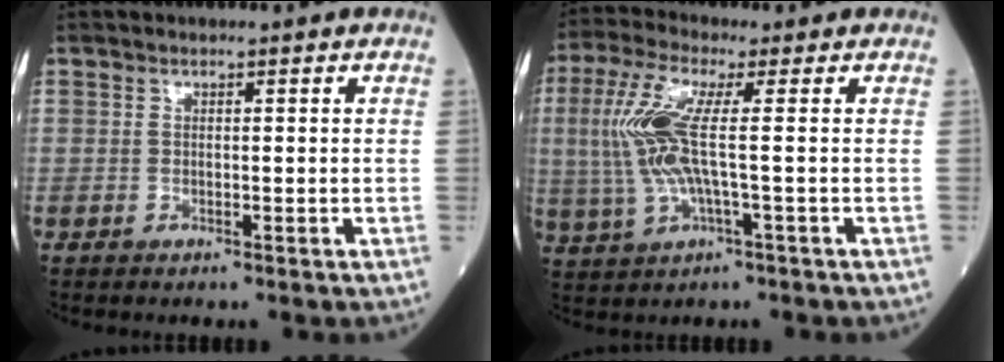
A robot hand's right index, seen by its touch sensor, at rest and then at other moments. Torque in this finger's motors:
{"motor_torque": [1.80, 0.18, 0.91, 0.21]}